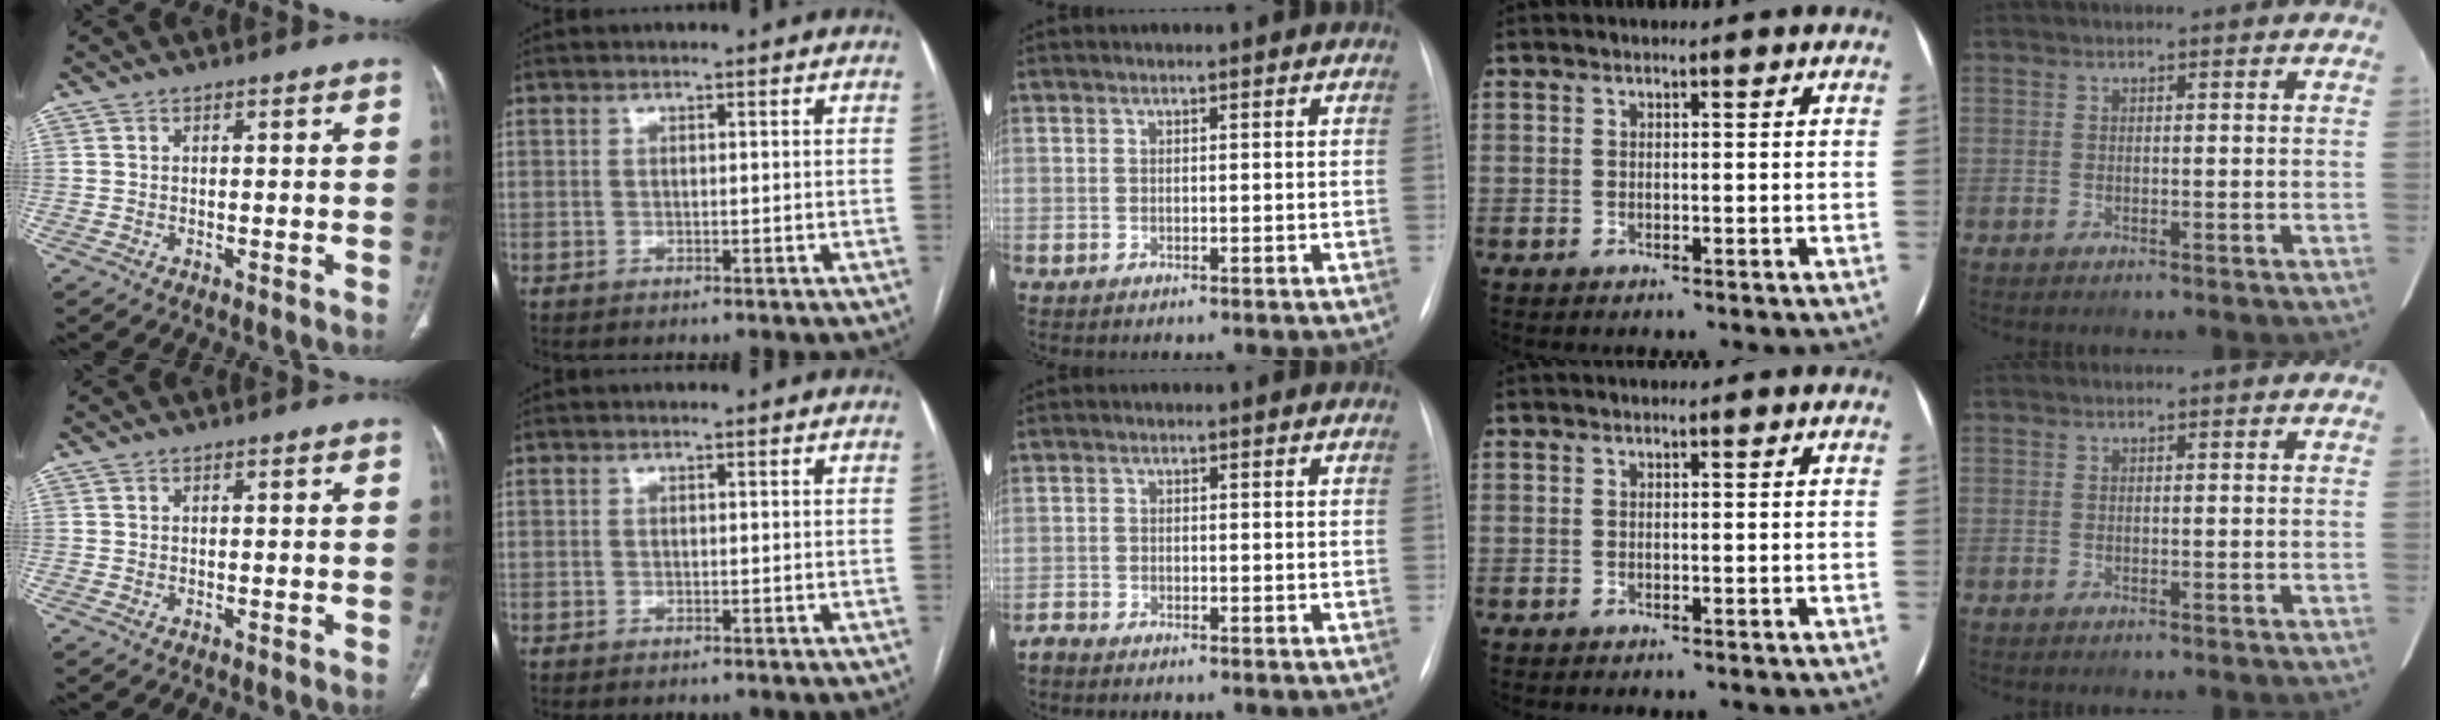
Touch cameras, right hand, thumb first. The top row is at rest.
{"middle": {"total": 1.7, "force": [-1.6, 0.2, 0.4], "torque": [-0.008, -0.004, -0.026]}}